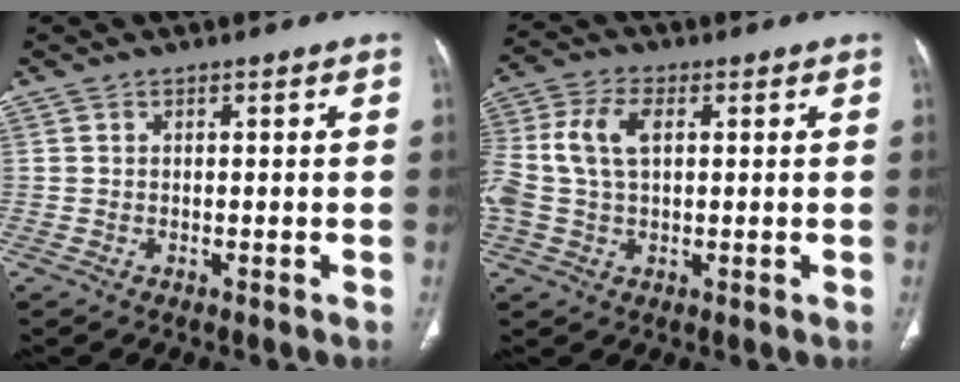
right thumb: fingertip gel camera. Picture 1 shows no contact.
{"total": 9.7, "force": [1.4, 4.8, 8.3], "torque": [-0.211, 0.024, 0.028]}